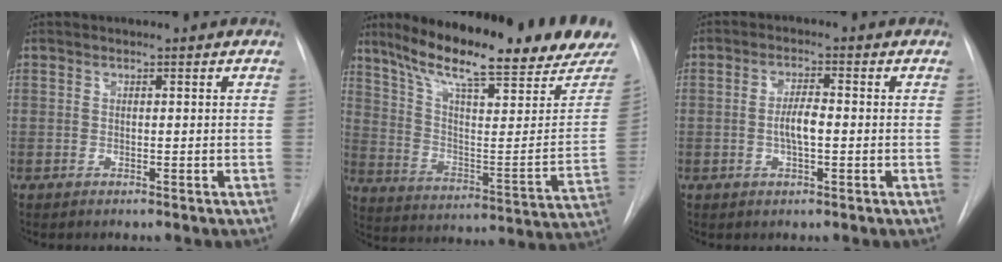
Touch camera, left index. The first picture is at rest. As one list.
[{"total": 26.8, "force": [21.7, 3.0, 15.3], "torque": [-0.246, -0.056, 0.303]}, {"total": 3.6, "force": [-0.5, 1.0, 3.5], "torque": [-0.069, 0.003, -0.009]}]